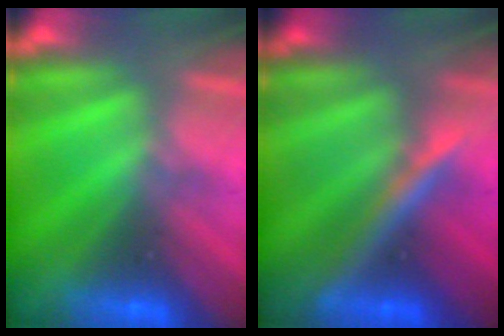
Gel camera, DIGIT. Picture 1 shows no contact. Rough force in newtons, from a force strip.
{"total": 2.5}